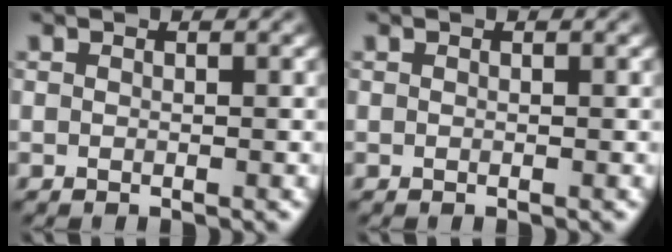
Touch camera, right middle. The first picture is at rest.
{"total": 0.0}